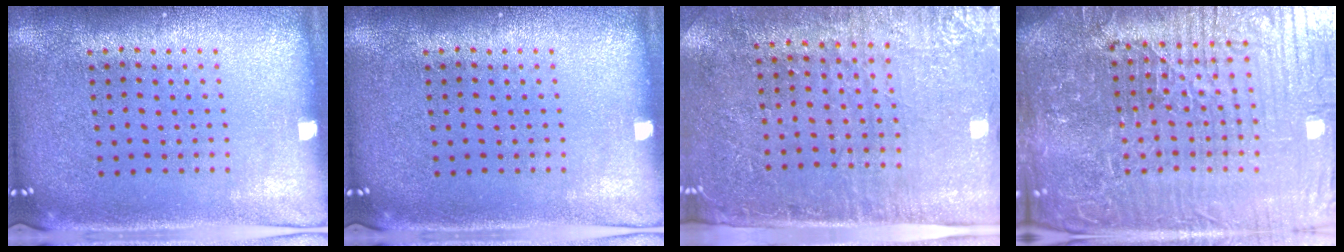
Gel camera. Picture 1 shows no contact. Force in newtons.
{"total": 0.0}
{"total": 3.0, "press": 2.6, "slide": 1.4}
{"total": 7.9, "press": 7.0, "slide": 3.6}